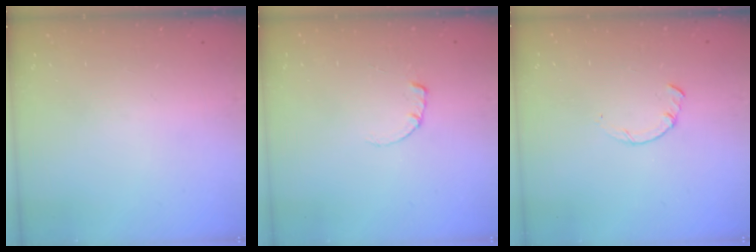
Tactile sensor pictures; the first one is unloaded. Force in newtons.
{"total": 0.6, "press": 0.5, "slide": 0.2}
{"total": 0.7, "press": 0.6, "slide": 0.2}